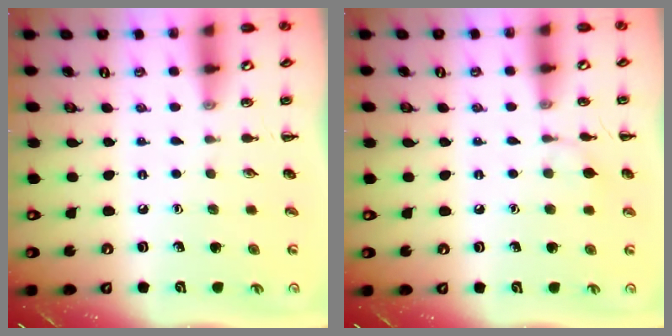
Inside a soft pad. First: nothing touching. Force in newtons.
{"total": 5.4, "press": 5.1, "slide": 1.8}